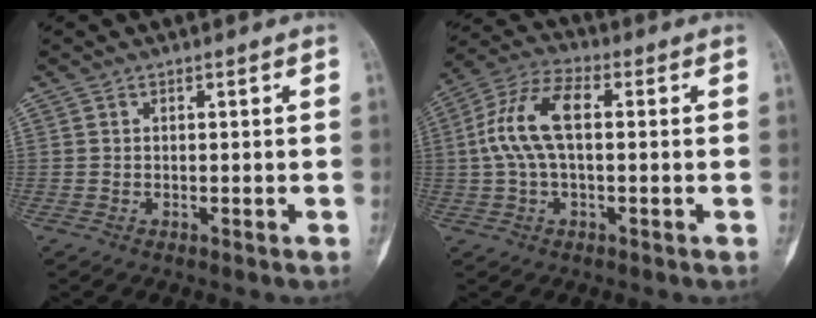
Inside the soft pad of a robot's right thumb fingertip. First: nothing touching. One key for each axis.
{"total": 11.3, "fx": 0.9, "fy": 5.6, "fz": 9.8, "tx": -0.207, "ty": 0.035, "tz": 0.011}